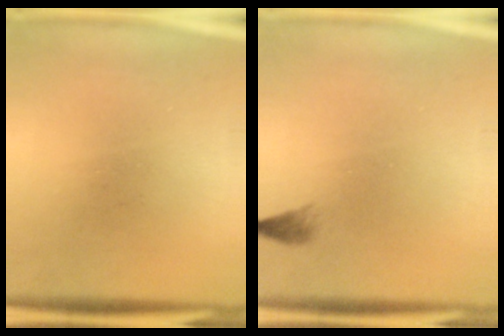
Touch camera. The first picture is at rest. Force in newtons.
{"total": 1.0}